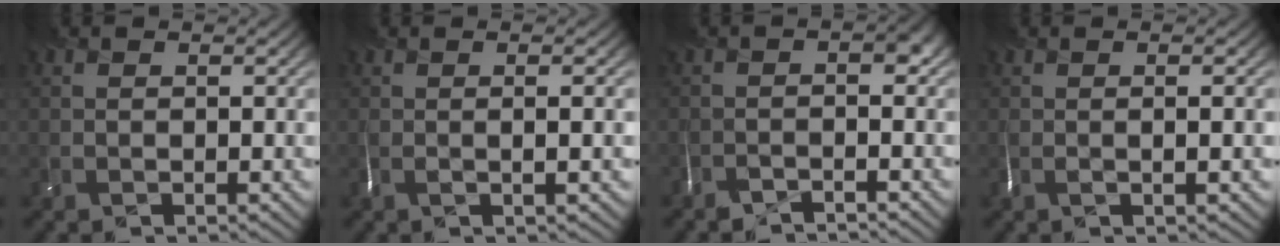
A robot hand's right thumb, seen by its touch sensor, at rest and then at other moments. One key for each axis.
{"total": 2.0, "fx": -0.5, "fy": -0.3, "fz": 2.0, "tx": -0.021, "ty": 0.006, "tz": -0.015}
{"total": 2.5, "fx": -2.4, "fy": -0.4, "fz": 0.6, "tx": 0.005, "ty": 0.000, "tz": -0.051}
{"total": 1.7, "fx": -0.5, "fy": -0.4, "fz": 1.6, "tx": -0.017, "ty": 0.005, "tz": -0.015}